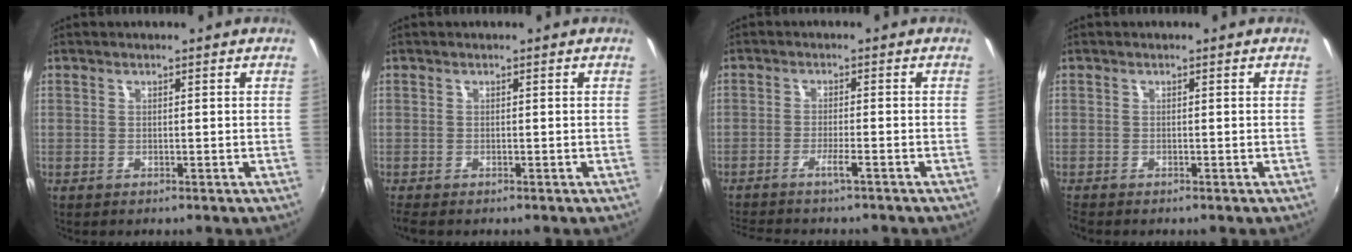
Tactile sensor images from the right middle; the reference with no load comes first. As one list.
[{"total": 0.9, "force": [-0.7, 0.2, 0.6], "torque": [-0.013, -0.005, -0.013]}, {"total": 5.1, "force": [-4.3, -0.3, 2.8], "torque": [-0.065, -0.004, -0.077]}, {"total": 0.7, "force": [-0.7, 0.1, 0.2], "torque": [-0.006, -0.005, -0.015]}]